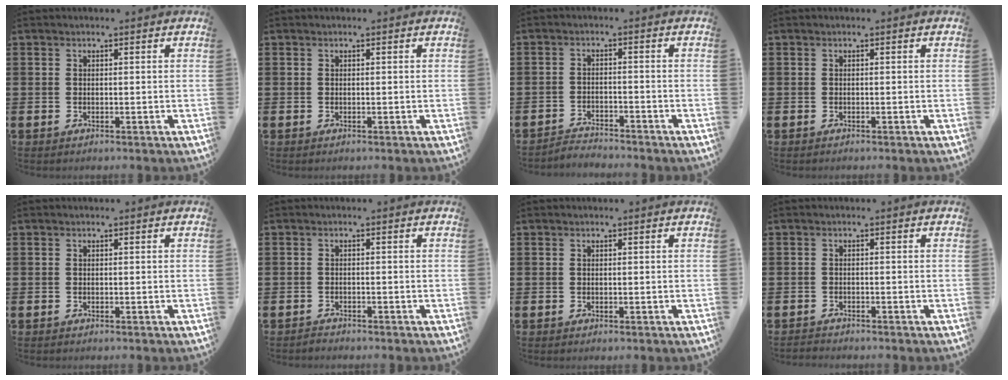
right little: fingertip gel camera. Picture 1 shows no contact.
{"total": 0.0}
{"total": 2.3, "force": [-2.3, 0.1, -0.3], "torque": [-0.002, 0.004, -0.050]}
{"total": 0.0}
{"total": 0.0}
{"total": 0.8, "force": [-0.8, 0.1, 0.0], "torque": [-0.002, 0.000, -0.017]}
{"total": 0.0}
{"total": 0.8, "force": [-0.8, 0.1, -0.1], "torque": [-0.001, 0.000, -0.017]}